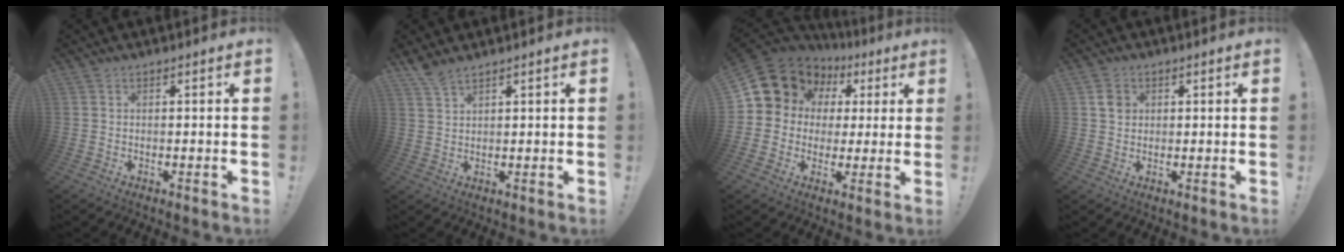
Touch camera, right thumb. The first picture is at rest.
{"total": 3.9, "force": [3.4, 0.6, 1.8], "torque": [-0.032, -0.022, 0.062]}
{"total": 11.6, "force": [4.6, 10.0, 3.7], "torque": [-0.051, -0.031, 0.099]}
{"total": 3.9, "force": [1.3, 3.5, 1.1], "torque": [0.001, -0.004, 0.022]}